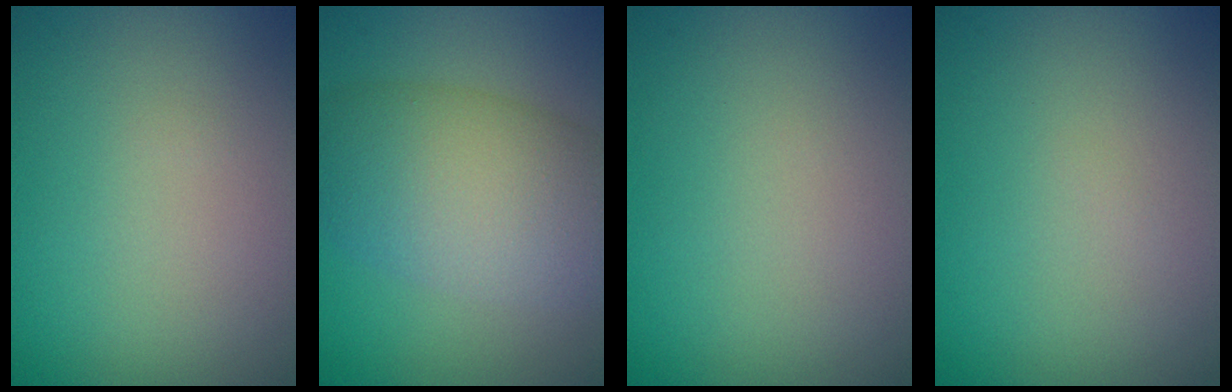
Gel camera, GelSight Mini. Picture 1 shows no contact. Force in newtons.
{"total": 8.9, "press": 8.9, "slide": 0.5}
{"total": 0.0}
{"total": 0.0}